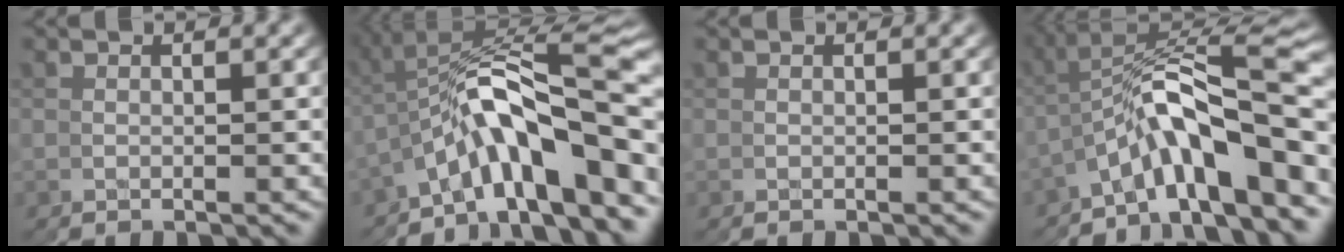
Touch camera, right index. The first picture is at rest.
{"total": 12.1, "force": [0.0, 5.7, 10.7], "torque": [-0.168, 0.017, 0.006]}
{"total": 1.7, "force": [0.1, -1.6, -0.6], "torque": [0.020, -0.004, 0.011]}
{"total": 9.8, "force": [-0.4, 4.5, 8.7], "torque": [-0.139, 0.010, 0.002]}